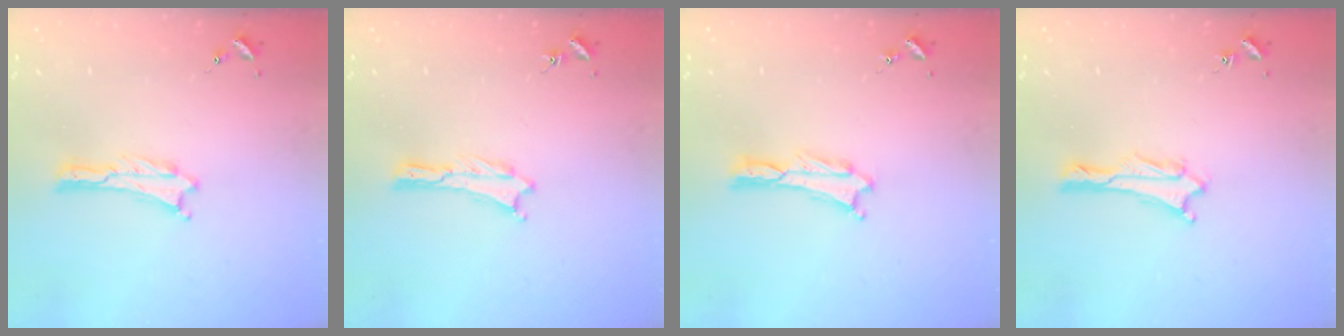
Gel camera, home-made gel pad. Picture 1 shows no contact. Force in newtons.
{"total": 0.0}
{"total": 0.0}
{"total": 1.9, "press": 1.9, "slide": 0.1}